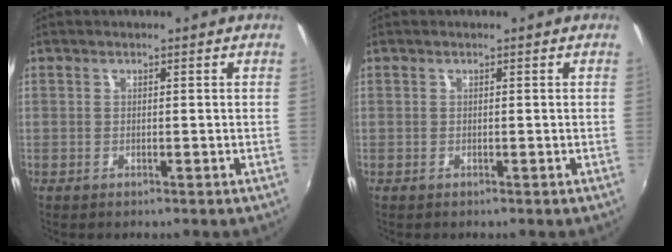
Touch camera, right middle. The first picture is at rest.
{"total": 0.0}